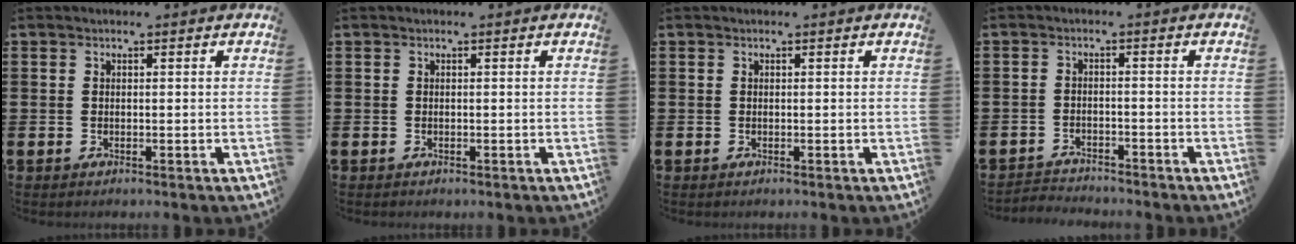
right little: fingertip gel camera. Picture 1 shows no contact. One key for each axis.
{"total": 0.0}
{"total": 0.0}
{"total": 2.2, "fx": -2.2, "fy": 0.1, "fz": -0.3, "tx": -0.002, "ty": 0.002, "tz": -0.049}